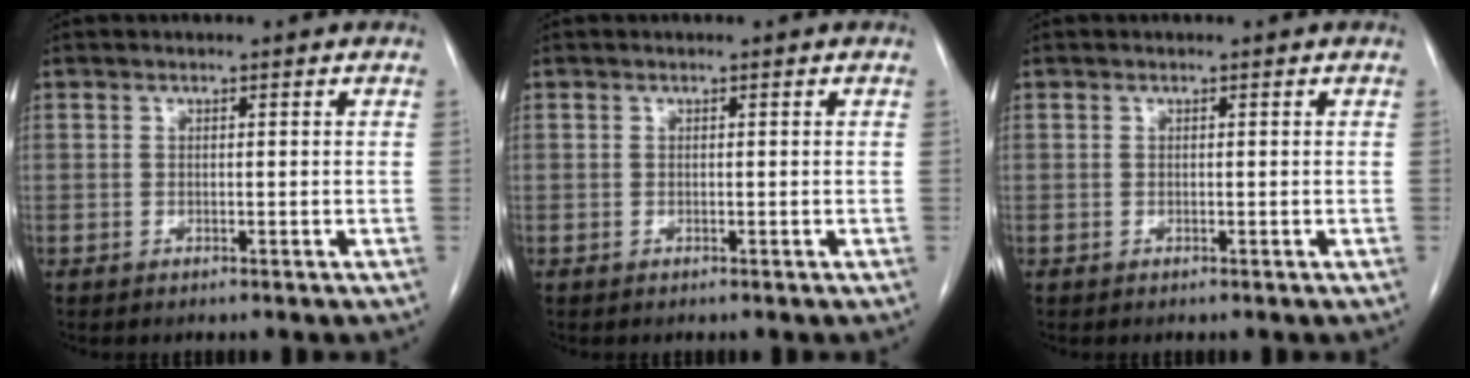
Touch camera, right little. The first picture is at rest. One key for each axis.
{"total": 0.0}
{"total": 0.0}